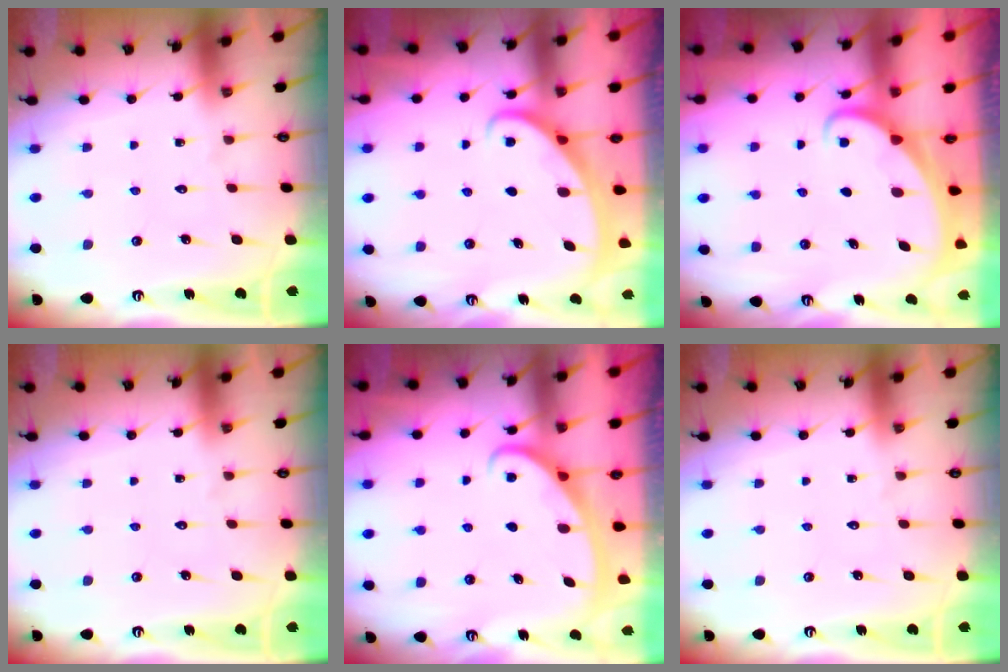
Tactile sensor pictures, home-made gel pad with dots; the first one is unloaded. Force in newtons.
{"total": 1.8, "press": 1.8, "slide": 0.1}
{"total": 2.3, "press": 2.3, "slide": 0.2}
{"total": 0.0}
{"total": 2.9, "press": 2.8, "slide": 0.4}
{"total": 0.0}